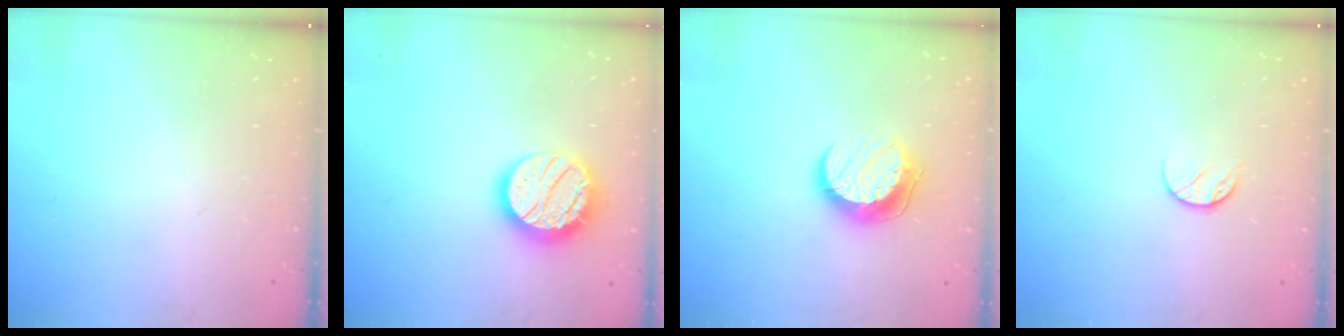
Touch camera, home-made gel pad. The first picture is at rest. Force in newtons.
{"total": 16.6, "press": 16.5, "slide": 1.1}
{"total": 10.4, "press": 10.3, "slide": 1.1}
{"total": 7.8, "press": 7.7, "slide": 0.8}